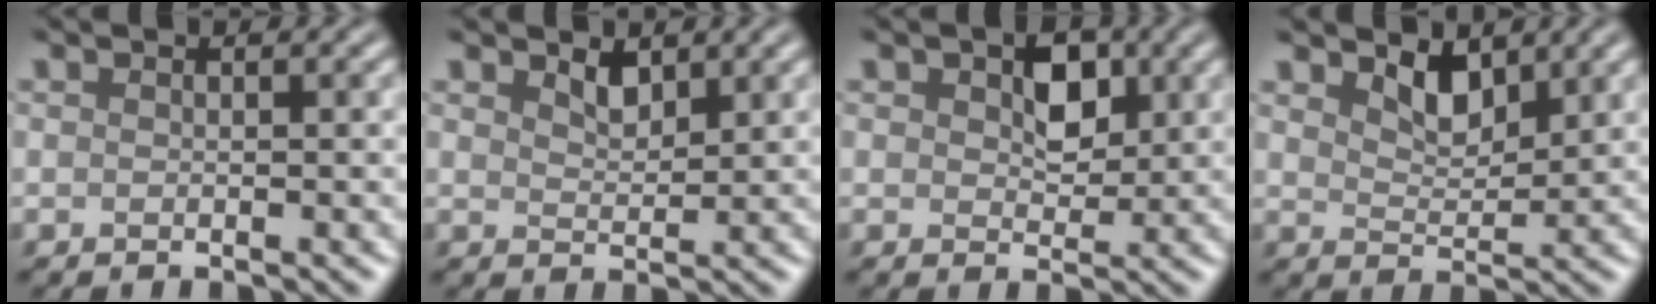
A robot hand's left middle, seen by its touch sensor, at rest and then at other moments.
{"total": 1.4, "force": [1.4, 0.3, 0.2], "torque": [-0.010, 0.002, 0.030]}
{"total": 3.0, "force": [1.3, 1.8, 2.0], "torque": [-0.033, 0.006, 0.025]}
{"total": 2.6, "force": [2.2, 0.9, 0.9], "torque": [-0.027, -0.002, 0.044]}